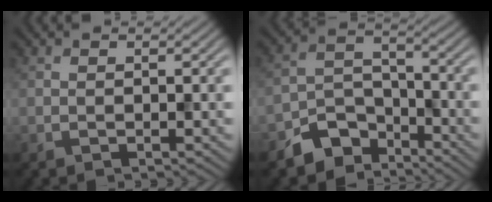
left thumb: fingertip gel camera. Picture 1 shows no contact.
{"total": 7.1, "force": [-5.3, 4.1, 2.5], "torque": [-0.044, -0.006, -0.108]}